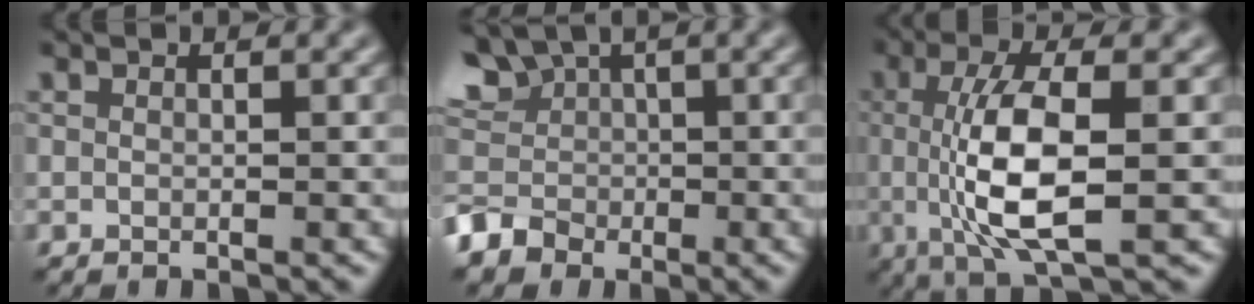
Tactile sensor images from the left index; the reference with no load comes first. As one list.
[{"total": 9.2, "force": [-0.9, 8.3, 3.8], "torque": [-0.089, 0.012, -0.051]}, {"total": 7.6, "force": [-0.3, 2.3, 7.2], "torque": [-0.141, -0.007, -0.003]}]